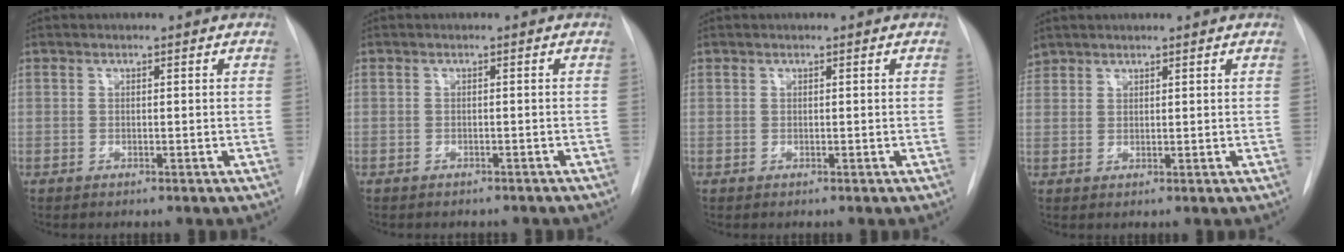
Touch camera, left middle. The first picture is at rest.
{"total": 4.0, "force": [-3.5, 1.5, 1.3], "torque": [-0.019, -0.001, -0.038]}
{"total": 0.0}
{"total": 2.5, "force": [2.2, 1.0, -0.1], "torque": [0.003, 0.012, 0.043]}